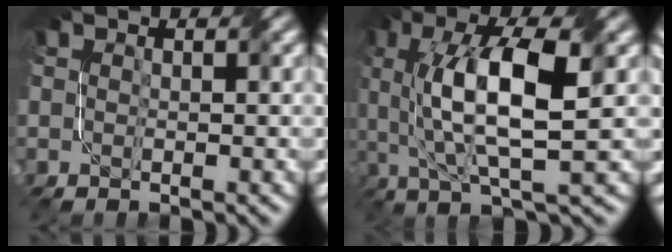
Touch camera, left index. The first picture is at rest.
{"total": 10.0, "force": [1.1, 3.2, 9.4], "torque": [-0.165, 0.011, 0.024]}